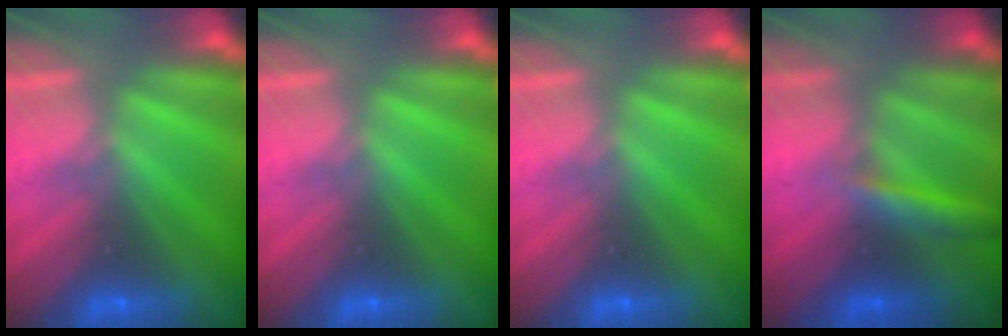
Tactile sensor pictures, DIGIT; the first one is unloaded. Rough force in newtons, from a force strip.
{"total": 0.0}
{"total": 0.0}
{"total": 2.7}